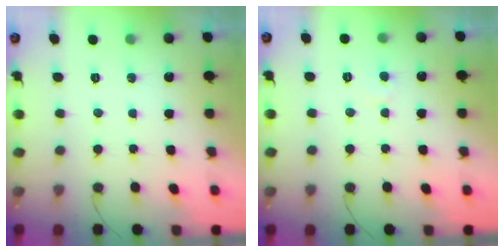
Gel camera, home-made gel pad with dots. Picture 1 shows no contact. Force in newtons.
{"total": 2.4, "press": 2.4, "slide": 0.2}